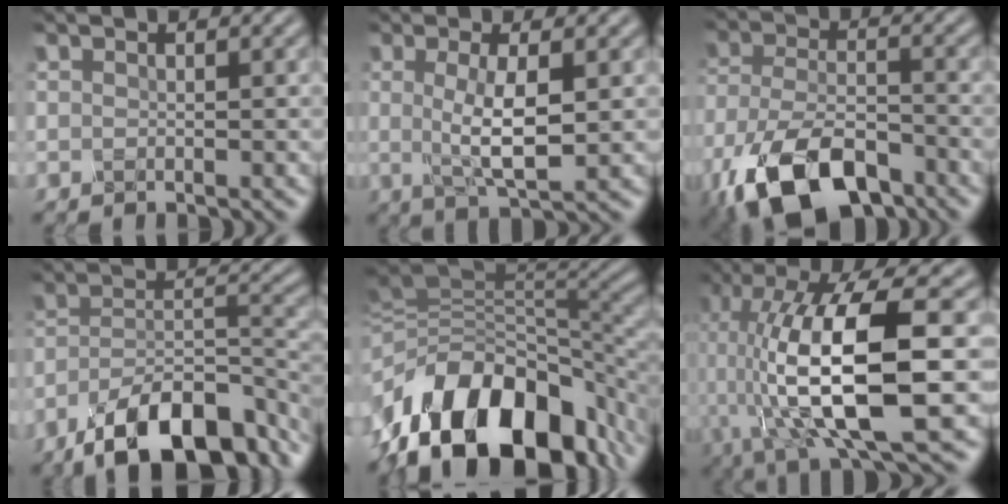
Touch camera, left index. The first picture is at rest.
{"total": 4.5, "force": [0.0, 1.1, 4.4], "torque": [-0.085, -0.003, 0.002]}
{"total": 10.3, "force": [-6.6, 4.6, 6.4], "torque": [-0.138, -0.020, -0.126]}
{"total": 12.5, "force": [-8.8, 4.5, 7.7], "torque": [-0.124, -0.007, -0.158]}
{"total": 15.7, "force": [-7.5, 9.6, 10.0], "torque": [-0.179, 0.004, -0.126]}
{"total": 13.9, "force": [-2.5, 4.4, 13.0], "torque": [-0.248, -0.001, -0.049]}